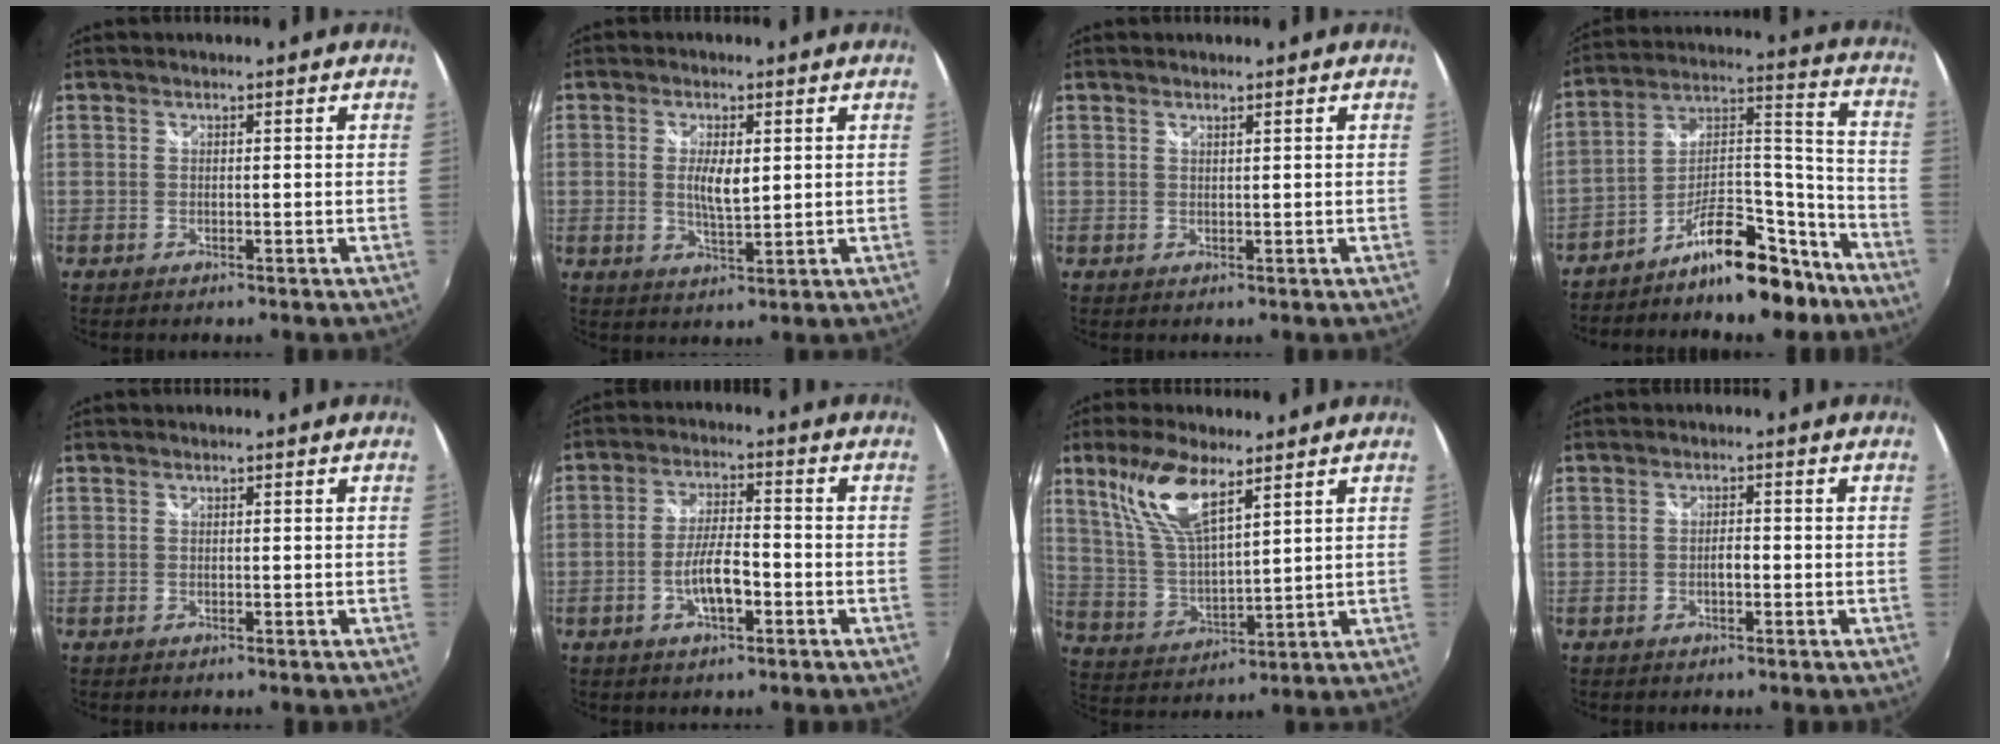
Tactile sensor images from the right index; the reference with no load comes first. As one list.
[{"total": 5.0, "force": [0.7, 1.9, 4.6], "torque": [-0.083, -0.004, 0.013]}, {"total": 0.6, "force": [0.5, -0.1, 0.2], "torque": [-0.002, 0.000, 0.009]}, {"total": 15.0, "force": [-11.0, 5.4, 8.8], "torque": [-0.135, 0.062, -0.165]}, {"total": 0.0}, {"total": 6.6, "force": [-2.6, 2.1, 5.7], "torque": [-0.109, 0.001, -0.043]}, {"total": 12.2, "force": [7.3, 3.6, 9.1], "torque": [-0.181, 0.007, 0.154]}, {"total": 1.6, "force": [-0.5, 0.7, 1.3], "torque": [-0.023, 0.001, -0.010]}]